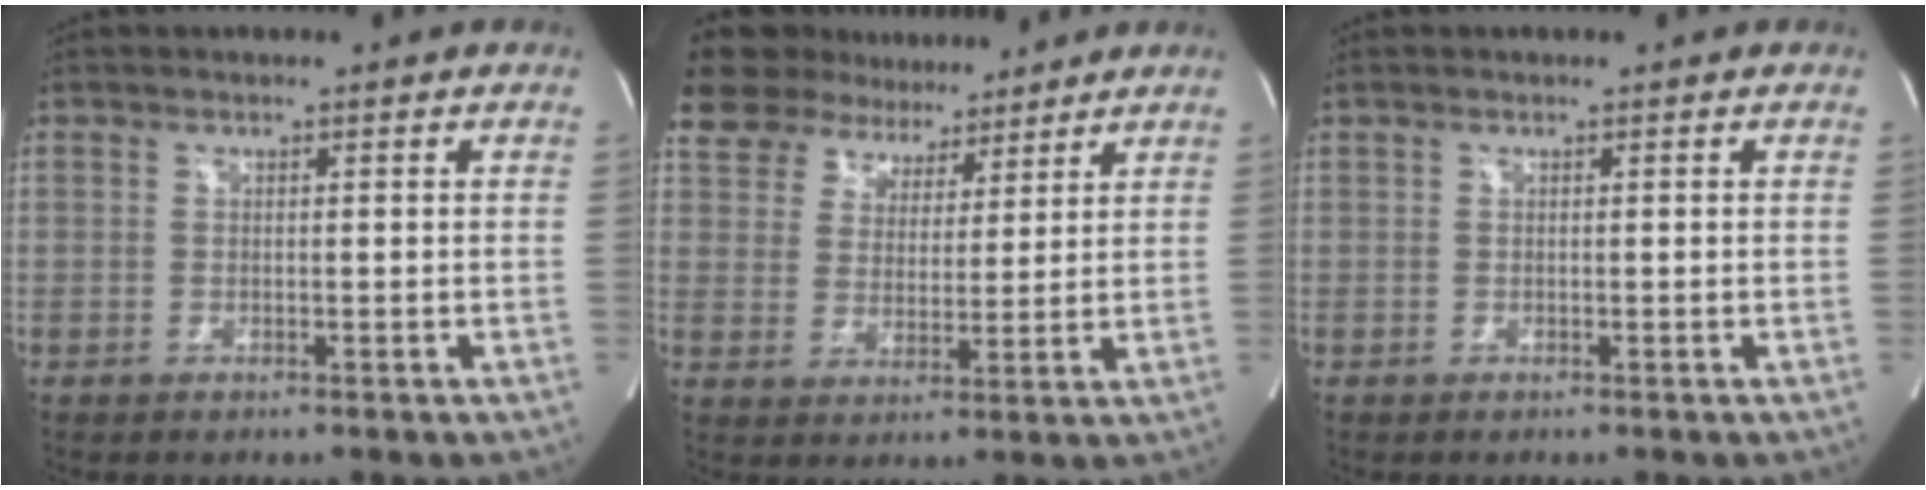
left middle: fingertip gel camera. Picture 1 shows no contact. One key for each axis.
{"total": 10.7, "fx": 9.0, "fy": 5.3, "fz": 2.4, "tx": -0.040, "ty": 0.021, "tz": 0.149}
{"total": 0.0}